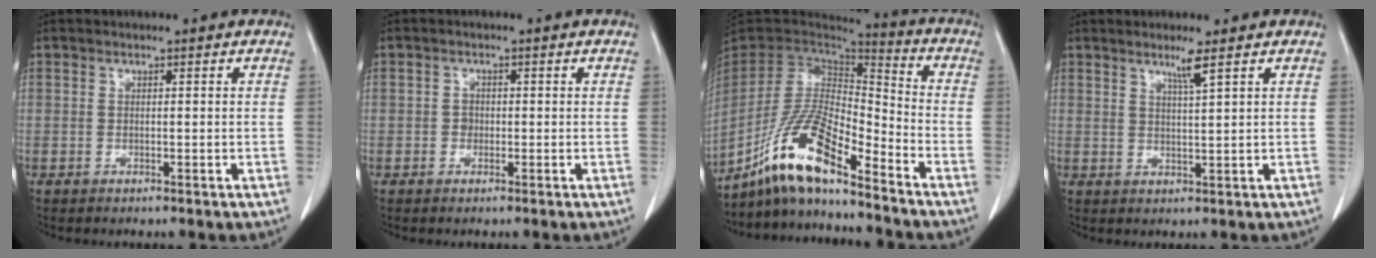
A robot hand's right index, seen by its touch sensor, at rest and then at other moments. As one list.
[{"total": 1.2, "force": [-0.2, 1.1, 0.5], "torque": [-0.005, 0.004, -0.004]}, {"total": 14.6, "force": [-10.3, 2.4, 10.1], "torque": [-0.197, 0.002, -0.191]}, {"total": 2.7, "force": [1.8, -0.8, 2.0], "torque": [-0.039, -0.008, 0.036]}]